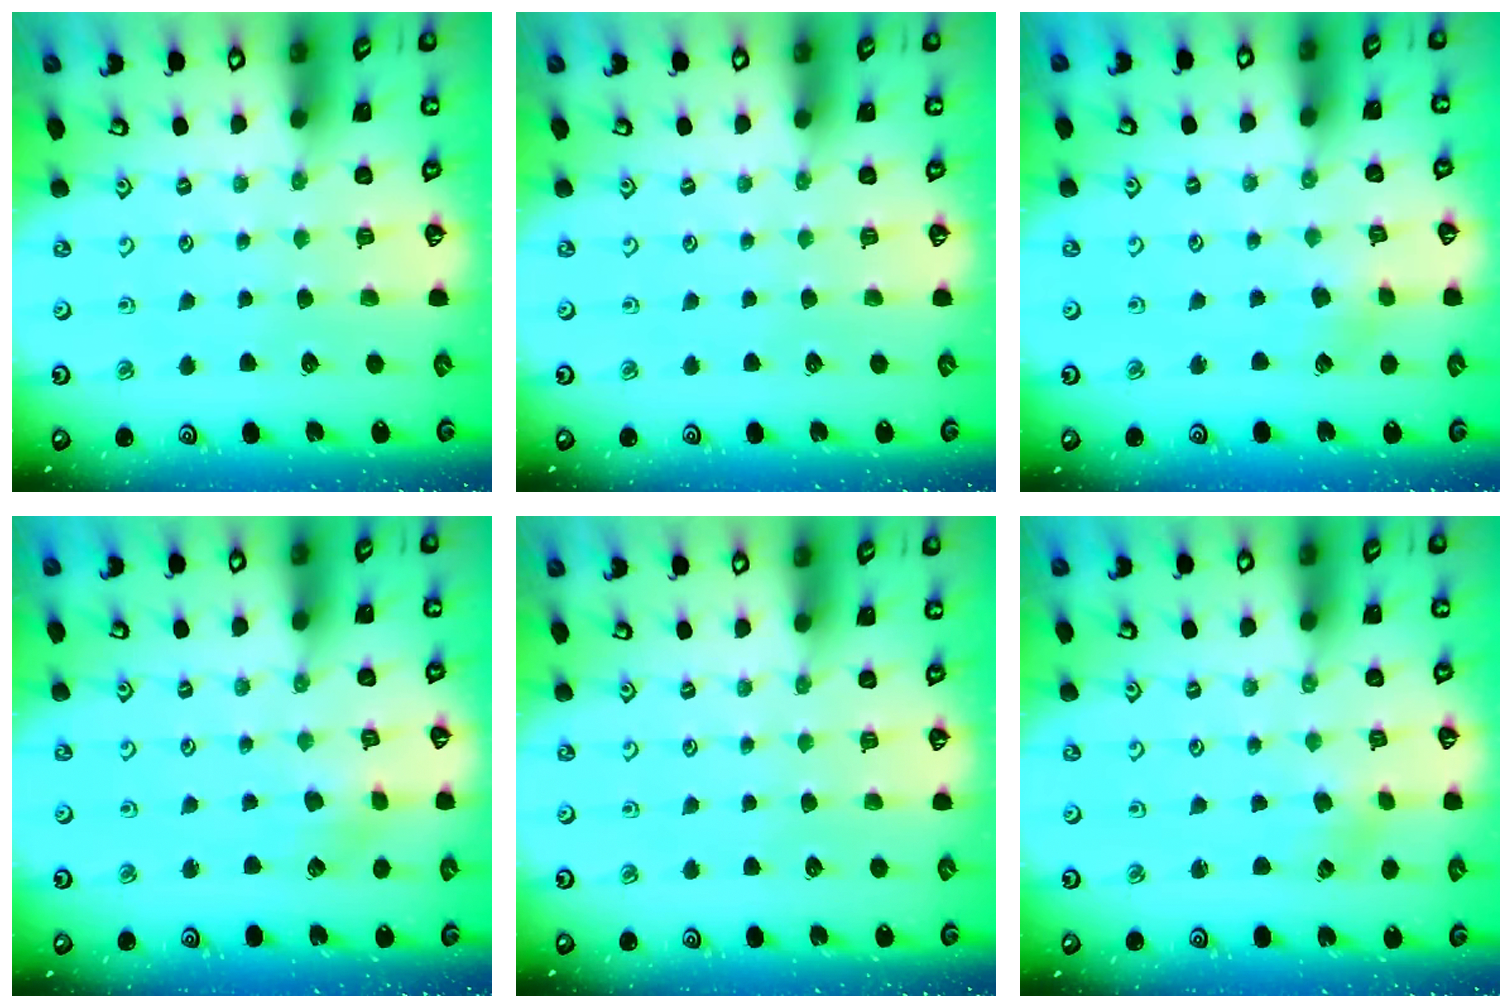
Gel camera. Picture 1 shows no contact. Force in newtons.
{"total": 0.0}
{"total": 2.8, "press": 2.7, "slide": 0.4}
{"total": 3.1, "press": 3.1, "slide": 0.3}
{"total": 0.0}
{"total": 2.6, "press": 2.6, "slide": 0.2}